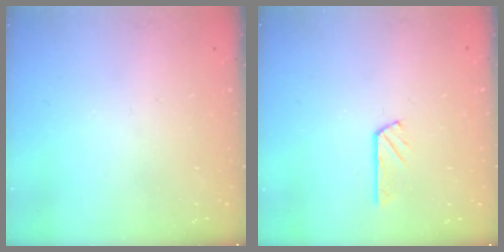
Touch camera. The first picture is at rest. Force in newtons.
{"total": 2.8, "press": 2.8, "slide": 0.1}